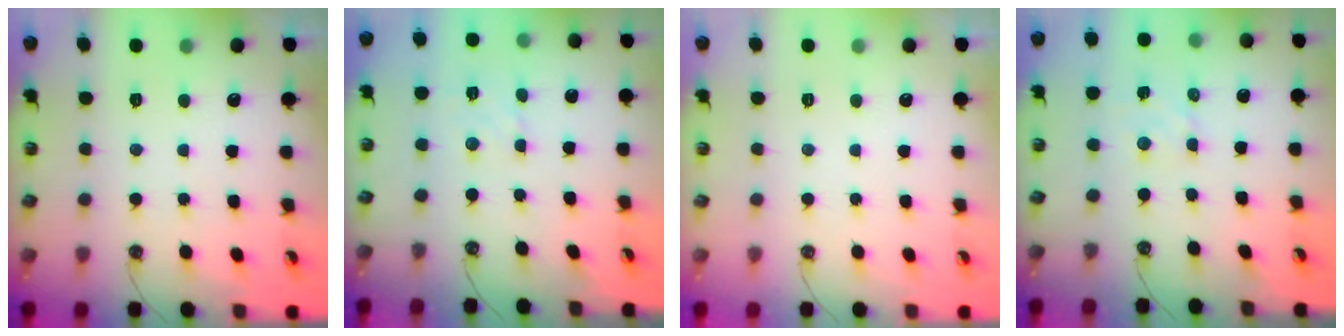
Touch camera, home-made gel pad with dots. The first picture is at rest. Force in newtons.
{"total": 2.4, "press": 2.4, "slide": 0.2}
{"total": 0.0}
{"total": 2.8, "press": 2.7, "slide": 0.4}